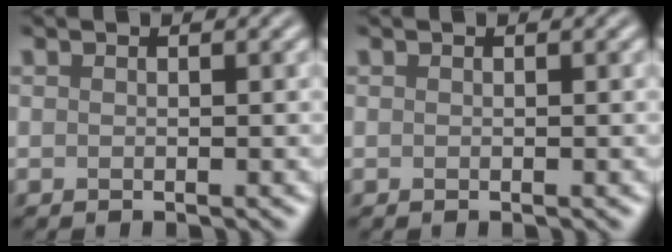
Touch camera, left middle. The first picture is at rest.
{"total": 0.0}